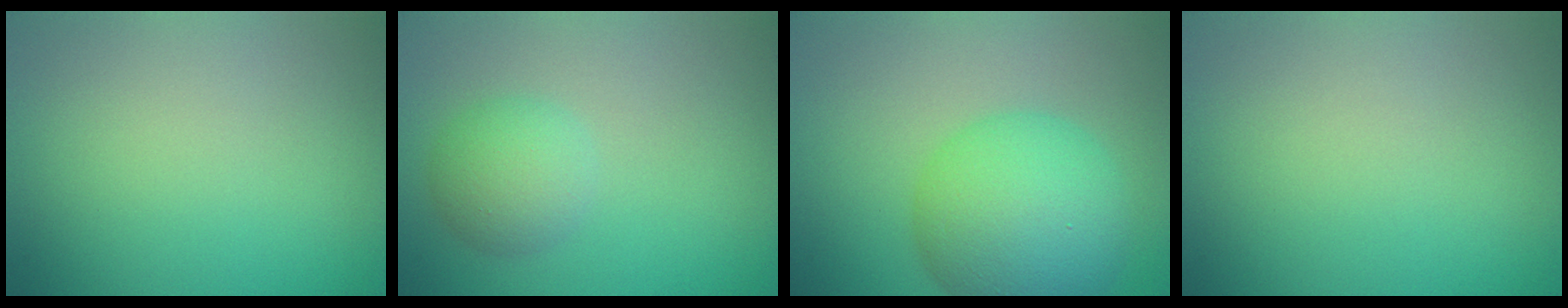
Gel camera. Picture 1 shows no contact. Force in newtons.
{"total": 3.1, "press": 3.1, "slide": 0.1}
{"total": 9.0, "press": 9.0, "slide": 0.3}
{"total": 0.0}